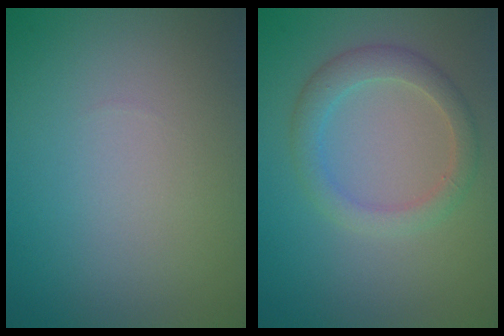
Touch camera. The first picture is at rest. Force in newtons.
{"total": 2.9, "press": 2.9, "slide": 0.1}